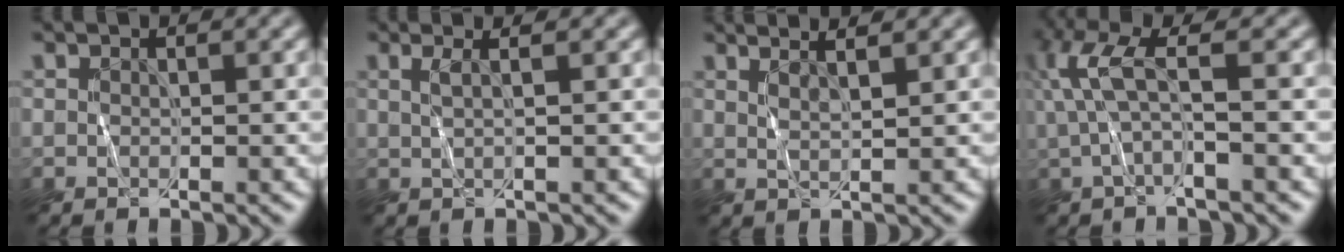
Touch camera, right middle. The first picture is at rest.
{"total": 1.6, "force": [0.6, 0.2, 1.4], "torque": [-0.021, 0.002, 0.002]}
{"total": 3.6, "force": [2.6, 0.9, 2.4], "torque": [-0.026, 0.024, 0.016]}
{"total": 3.8, "force": [0.9, 0.4, 3.7], "torque": [-0.091, 0.008, 0.018]}